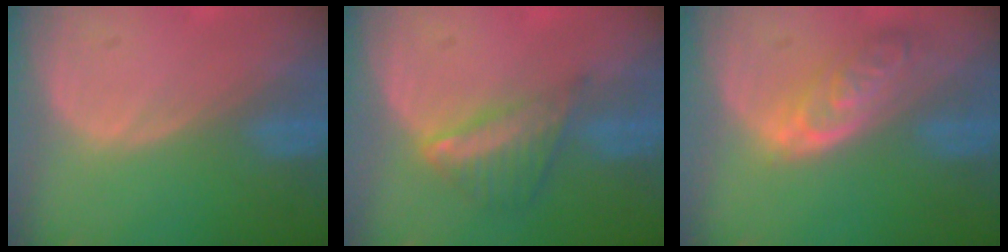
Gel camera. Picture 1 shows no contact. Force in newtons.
{"total": 6.1, "press": 5.4, "slide": 2.9}
{"total": 6.2, "press": 5.7, "slide": 2.6}